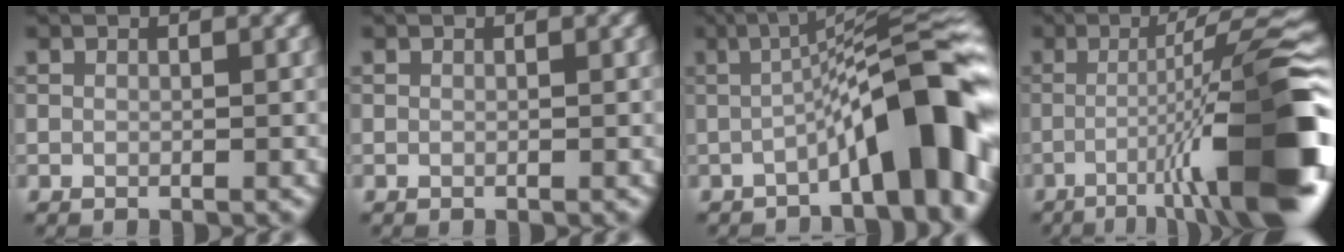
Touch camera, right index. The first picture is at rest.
{"total": 0.0}
{"total": 10.7, "force": [-3.3, 2.1, 10.0], "torque": [-0.126, 0.026, -0.058]}
{"total": 13.5, "force": [-4.4, 2.0, 12.6], "torque": [-0.168, 0.018, -0.068]}